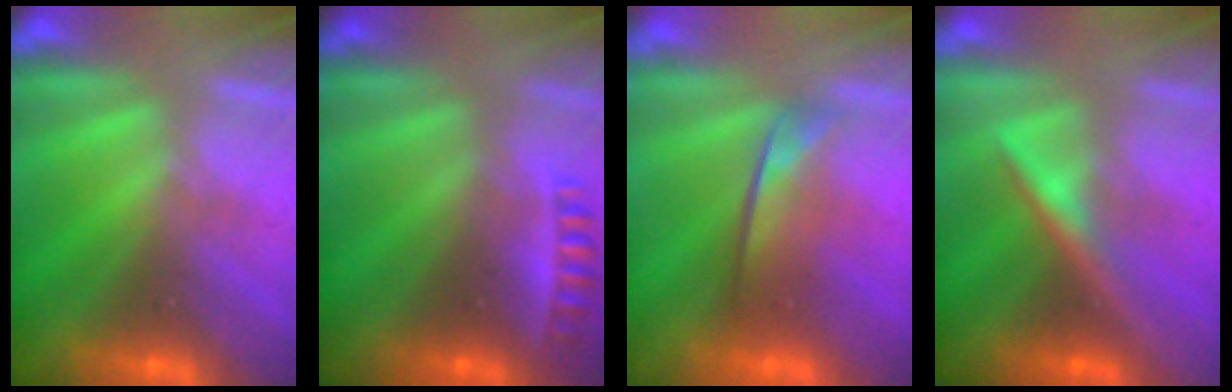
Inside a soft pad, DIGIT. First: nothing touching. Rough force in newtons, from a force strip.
{"total": 2.4}
{"total": 2.0}
{"total": 3.3}